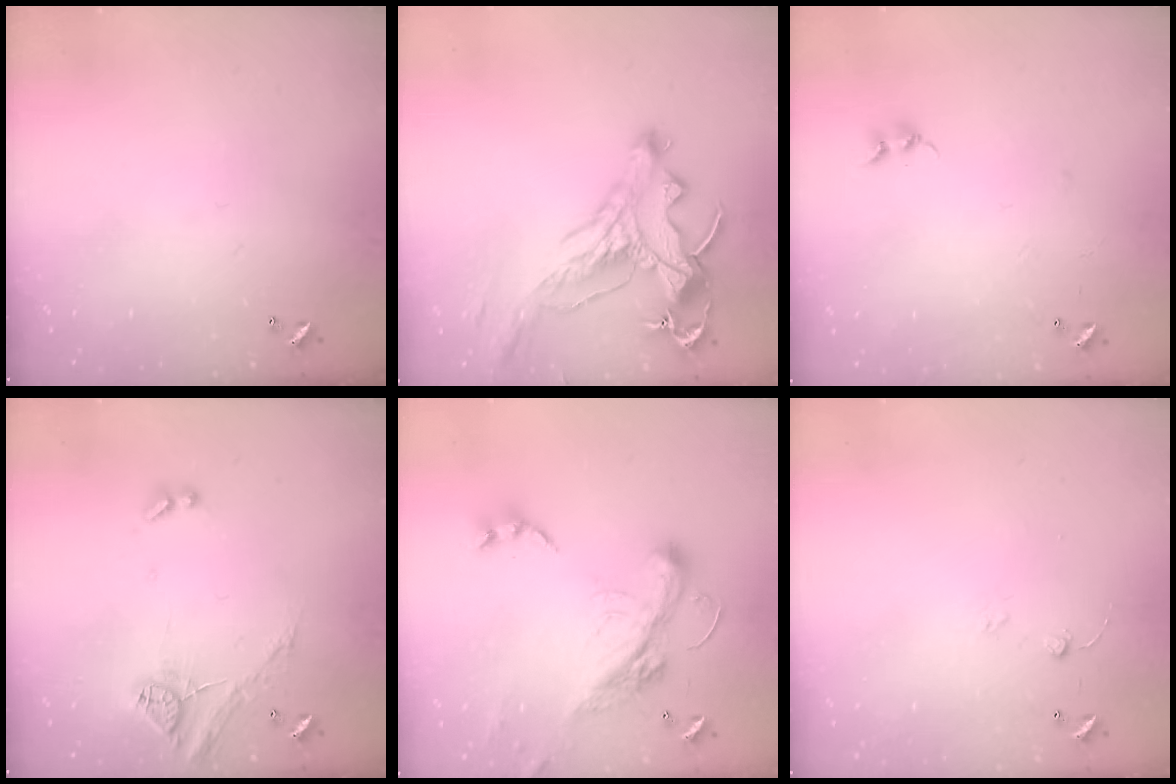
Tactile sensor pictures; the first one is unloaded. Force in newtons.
{"total": 3.2, "press": 2.8, "slide": 1.6}
{"total": 5.1, "press": 5.0, "slide": 0.7}
{"total": 17.3, "press": 17.3, "slide": 0.8}
{"total": 7.8, "press": 7.6, "slide": 1.9}
{"total": 6.2, "press": 6.2, "slide": 0.6}